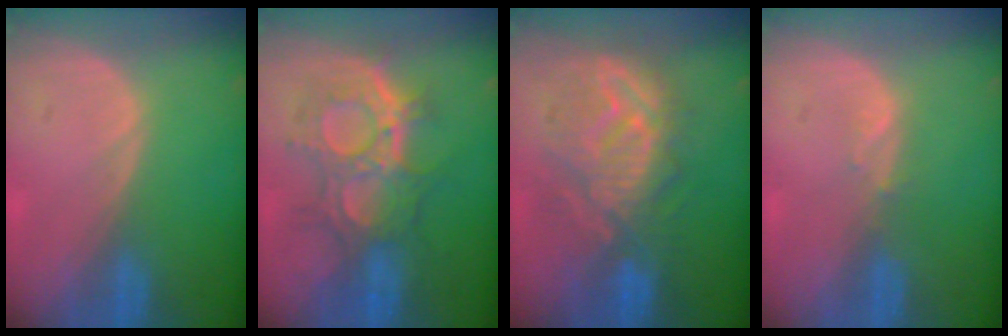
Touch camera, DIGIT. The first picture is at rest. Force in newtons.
{"total": 9.5, "press": 9.3, "slide": 2.0}
{"total": 10.2, "press": 10.0, "slide": 2.1}
{"total": 1.1, "press": 1.0, "slide": 0.4}